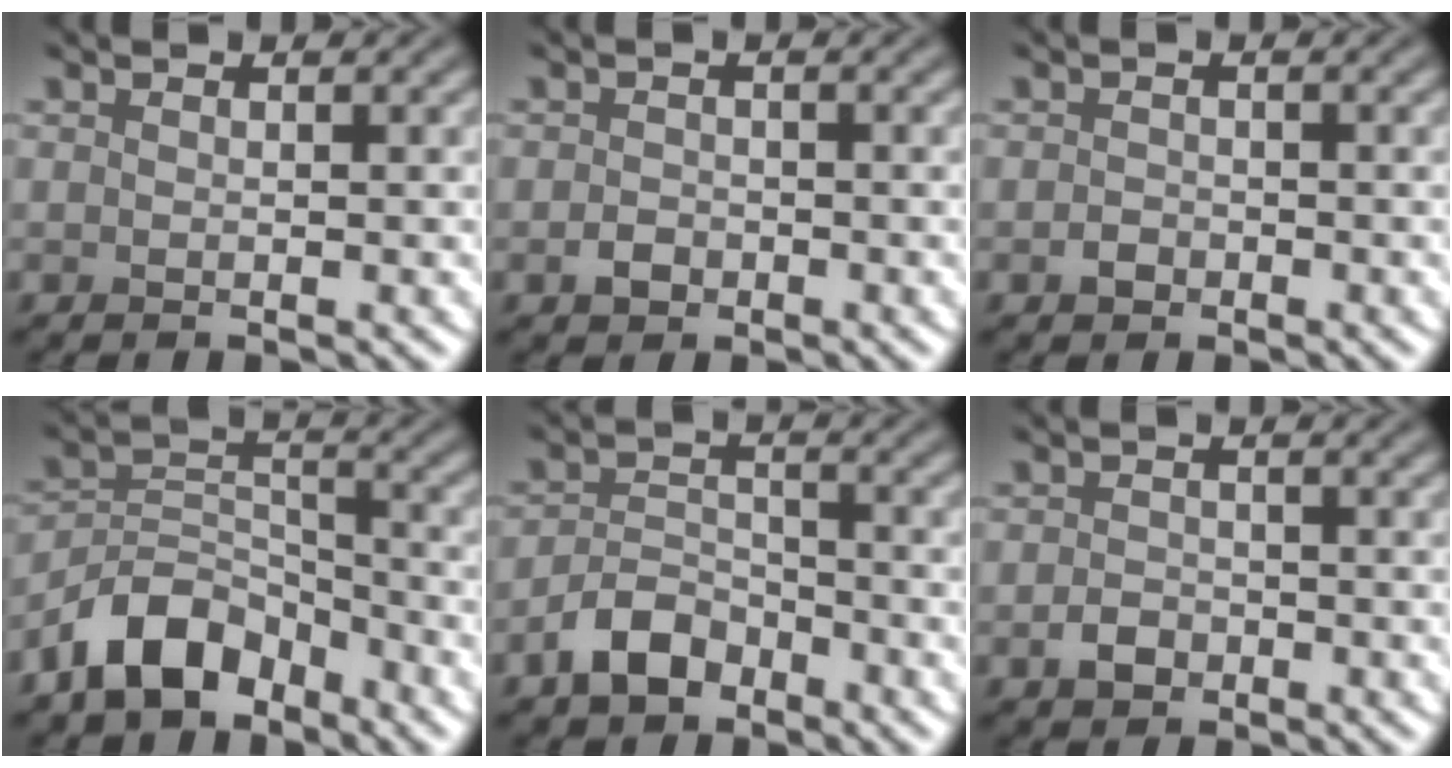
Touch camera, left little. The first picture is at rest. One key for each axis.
{"total": 1.4, "fx": -0.7, "fy": 1.1, "fz": 0.6, "tx": -0.009, "ty": -0.001, "tz": -0.019}
{"total": 1.1, "fx": -0.6, "fy": 0.8, "fz": 0.4, "tx": -0.003, "ty": -0.001, "tz": -0.016}
{"total": 6.4, "fx": -4.7, "fy": 3.3, "fz": 2.9, "tx": -0.047, "ty": 0.004, "tz": -0.100}
{"total": 3.6, "fx": -2.6, "fy": 1.9, "fz": 1.6, "tx": -0.027, "ty": 0.005, "tz": -0.055}
{"total": 1.8, "fx": -0.9, "fy": 1.3, "fz": 0.8, "tx": -0.011, "ty": 0.000, "tz": -0.024}